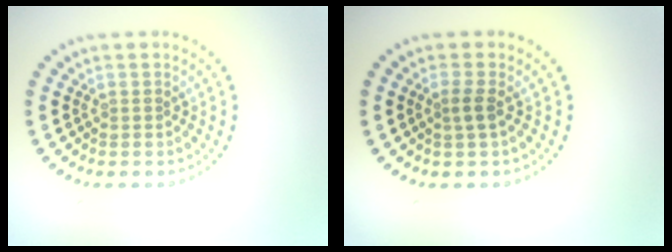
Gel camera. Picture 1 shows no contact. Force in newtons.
{"total": 1.2, "press": 1.0, "slide": 0.8}